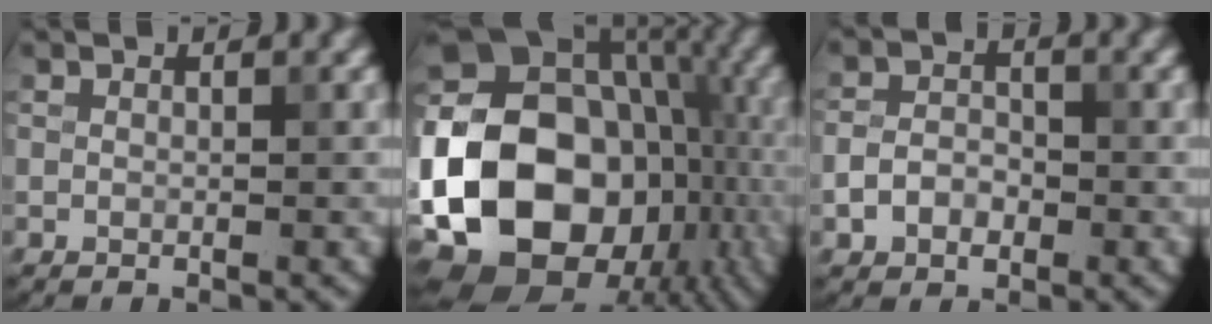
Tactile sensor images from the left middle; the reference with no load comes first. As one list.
[{"total": 21.7, "force": [-5.1, 16.7, 12.9], "torque": [-0.245, 0.001, -0.089]}, {"total": 2.6, "force": [-1.1, 1.9, 1.5], "torque": [-0.028, 0.005, -0.024]}]